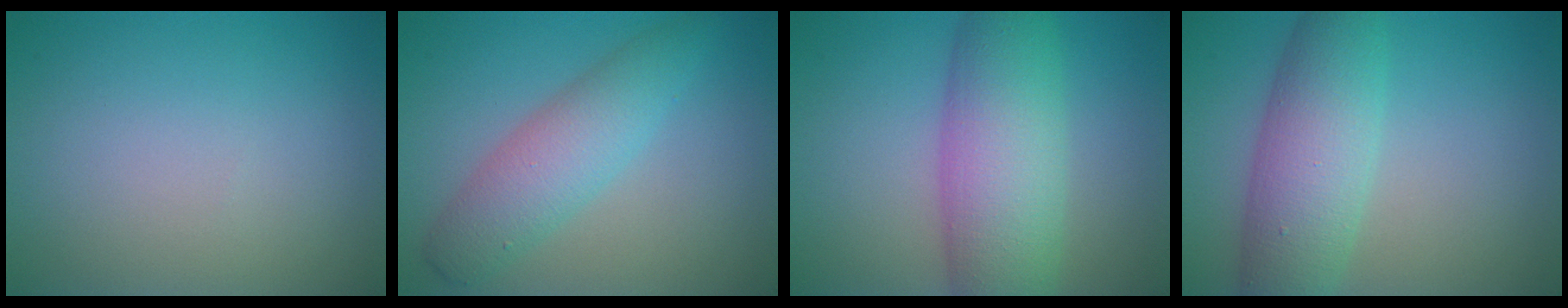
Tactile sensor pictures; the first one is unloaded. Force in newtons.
{"total": 4.5, "press": 4.5, "slide": 0.1}
{"total": 8.5, "press": 8.5, "slide": 0.1}
{"total": 6.8, "press": 6.8, "slide": 0.2}